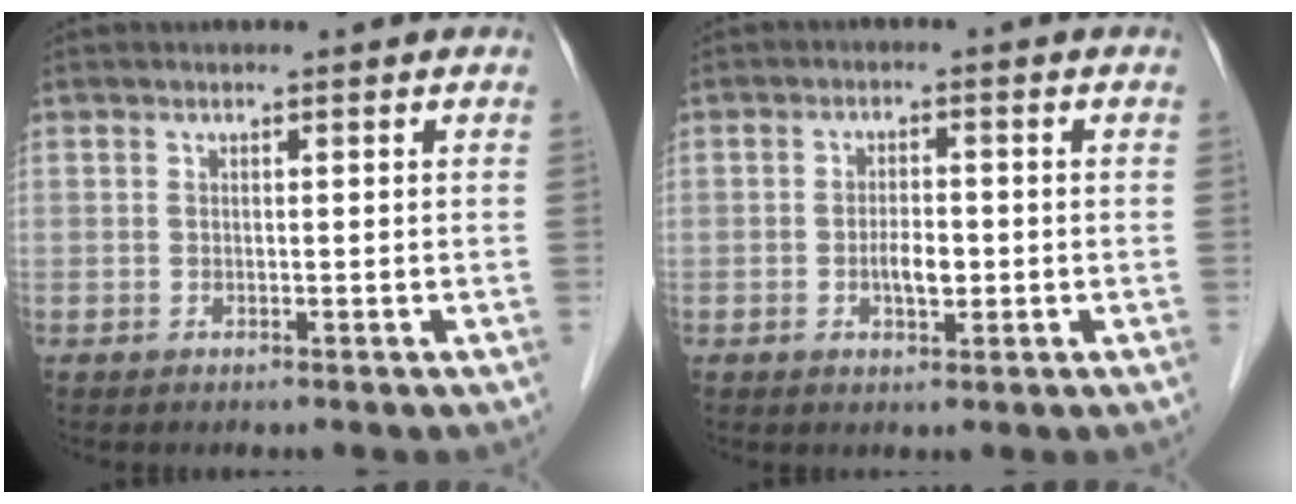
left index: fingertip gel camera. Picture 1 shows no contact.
{"total": 3.4, "force": [-0.7, 1.4, 3.0], "torque": [-0.056, 0.002, -0.010]}